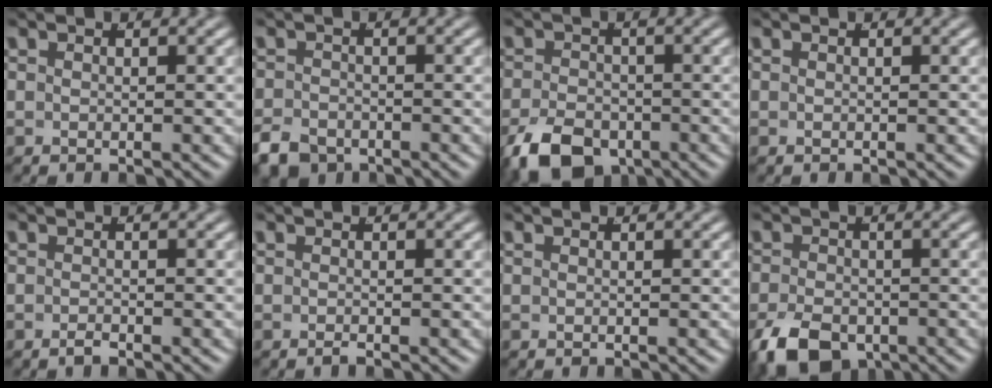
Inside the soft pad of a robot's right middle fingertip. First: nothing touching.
{"total": 3.5, "force": [-2.8, 1.7, 1.0], "torque": [-0.011, -0.015, -0.047]}
{"total": 6.3, "force": [-4.5, 3.3, 2.9], "torque": [-0.037, -0.026, -0.068]}
{"total": 0.0}
{"total": 1.0, "force": [-0.9, -0.3, 0.2], "torque": [-0.004, -0.004, -0.016]}
{"total": 0.7, "force": [-0.6, -0.3, 0.1], "torque": [0.000, -0.002, -0.011]}
{"total": 0.0}
{"total": 5.7, "force": [-3.9, 3.0, 2.9], "torque": [-0.042, -0.028, -0.056]}